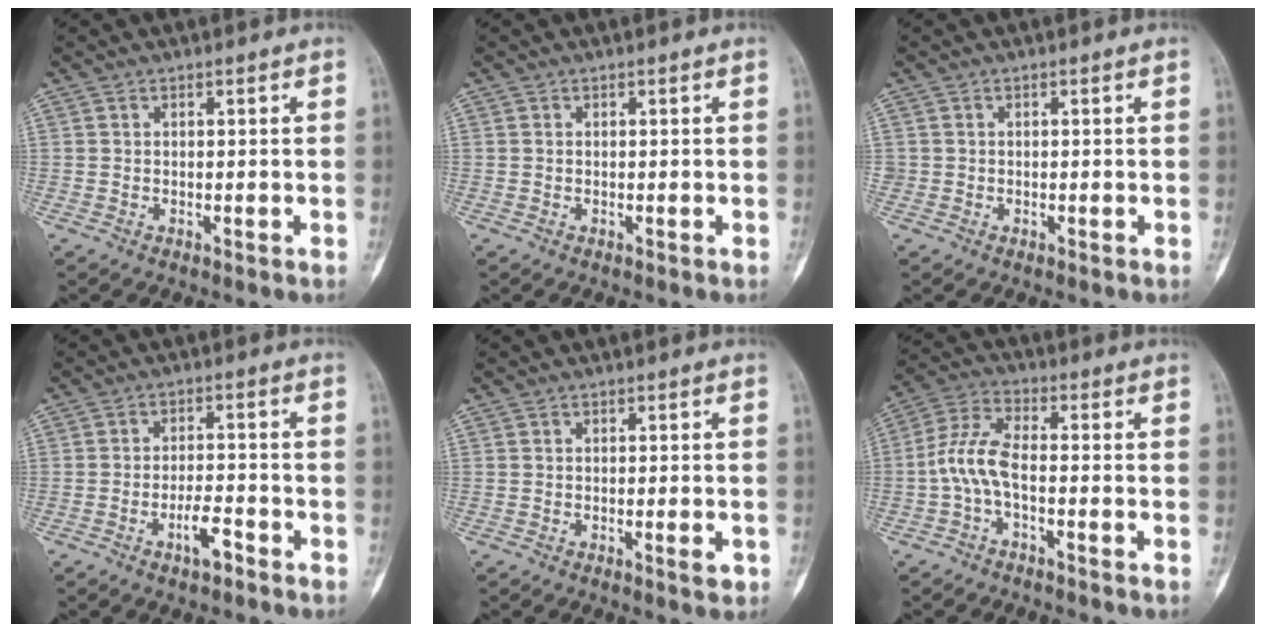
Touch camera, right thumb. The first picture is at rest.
{"total": 0.0}
{"total": 0.6, "force": [-0.1, 0.6, 0.0], "torque": [0.005, 0.005, -0.002]}
{"total": 4.6, "force": [-2.7, 1.5, 3.3], "torque": [-0.056, 0.020, -0.046]}
{"total": 2.4, "force": [-0.9, 0.6, 2.1], "torque": [-0.028, -0.001, -0.010]}
{"total": 7.2, "force": [-1.8, 2.8, 6.3], "torque": [-0.144, 0.029, -0.044]}